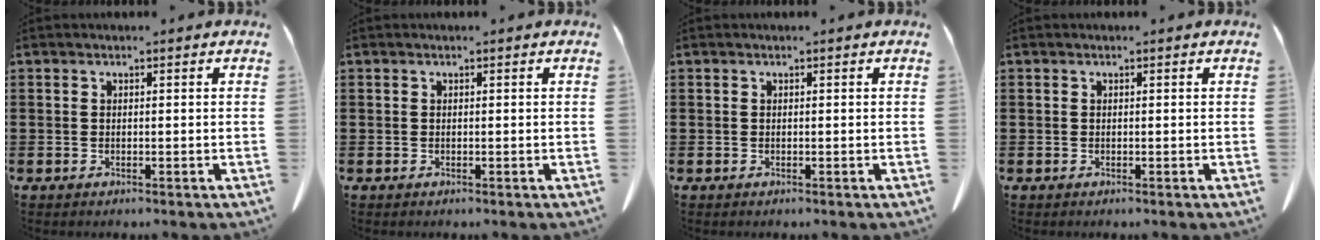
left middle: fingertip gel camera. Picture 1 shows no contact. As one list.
[{"total": 0.0}, {"total": 0.0}, {"total": 0.0}]